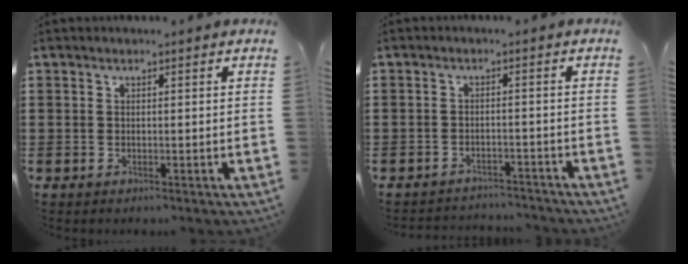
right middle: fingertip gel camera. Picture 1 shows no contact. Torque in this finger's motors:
{"motor_torque": [0.01, -0.01, 0.00, 0.02]}